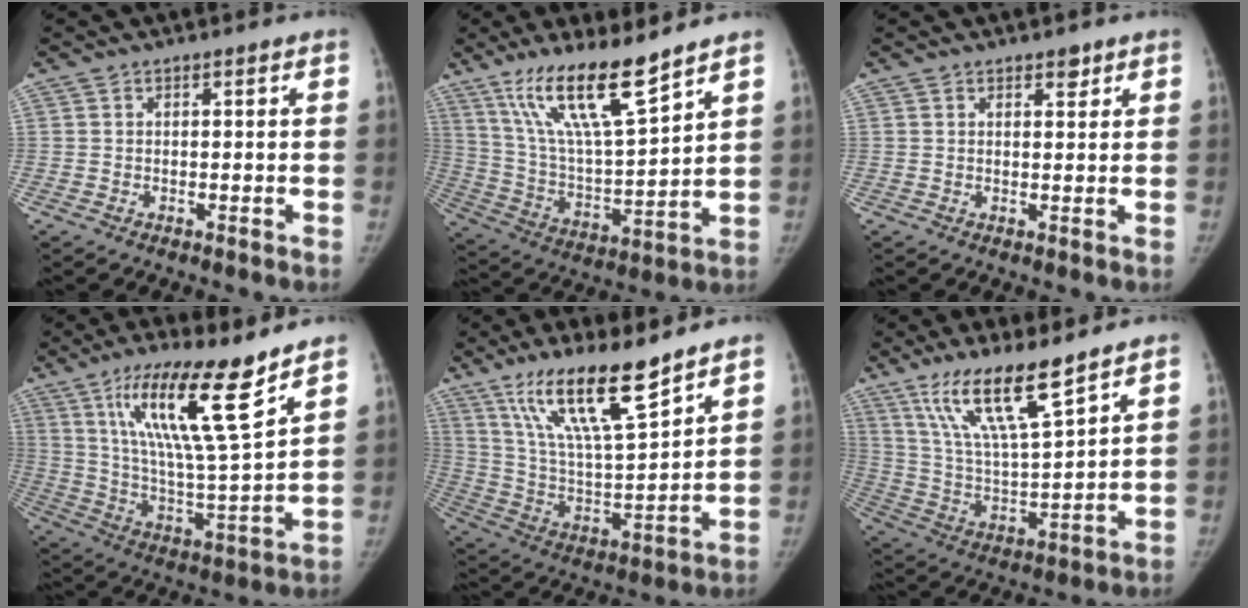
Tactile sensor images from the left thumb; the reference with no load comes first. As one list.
[{"total": 16.7, "force": [11.7, 2.7, 11.6], "torque": [-0.198, -0.065, 0.229]}, {"total": 1.8, "force": [1.3, 0.9, 1.0], "torque": [-0.002, -0.007, 0.016]}, {"total": 18.9, "force": [11.3, 2.3, 15.0], "torque": [-0.244, -0.065, 0.204]}, {"total": 17.6, "force": [12.2, 3.3, 12.2], "torque": [-0.203, -0.066, 0.234]}, {"total": 14.8, "force": [10.1, 2.3, 10.5], "torque": [-0.188, -0.058, 0.204]}]